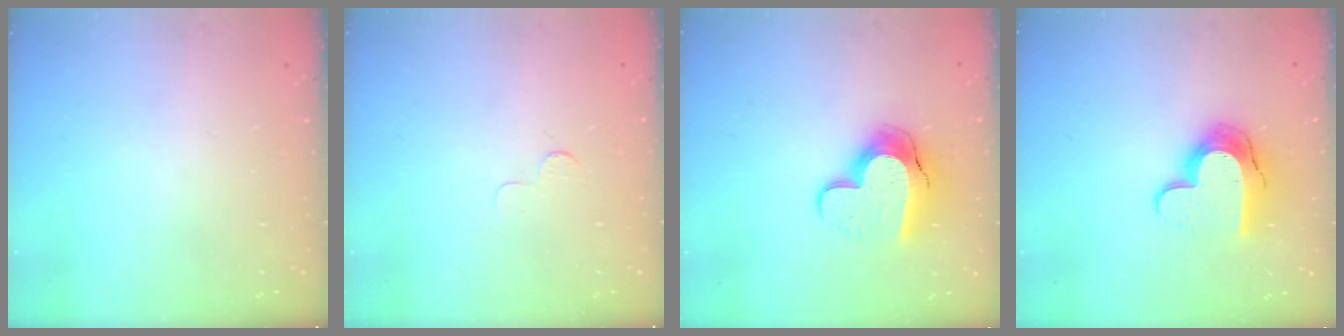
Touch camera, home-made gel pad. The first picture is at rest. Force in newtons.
{"total": 2.5, "press": 2.5, "slide": 0.2}
{"total": 13.7, "press": 13.6, "slide": 1.0}
{"total": 13.0, "press": 13.0, "slide": 1.0}